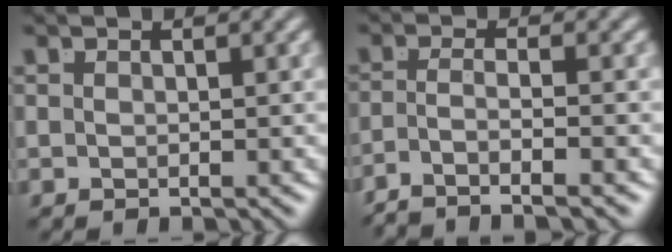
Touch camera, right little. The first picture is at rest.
{"total": 4.8, "force": [-3.9, 0.7, 2.7], "torque": [-0.057, -0.030, -0.051]}